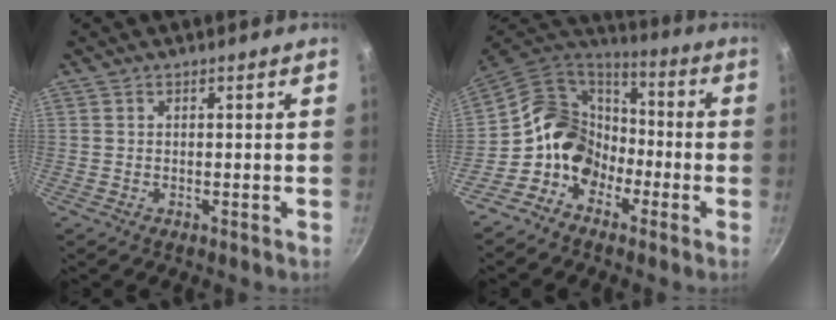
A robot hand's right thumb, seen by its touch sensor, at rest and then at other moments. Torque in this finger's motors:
{"motor_torque": [0.89, 0.12, 0.84, -0.65, 0.06]}